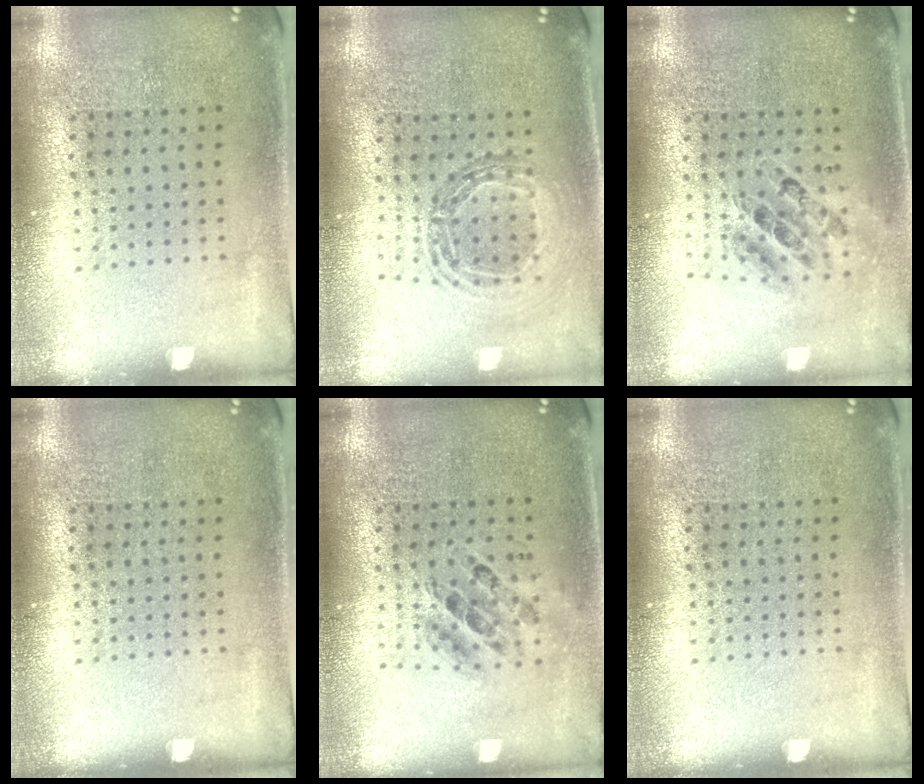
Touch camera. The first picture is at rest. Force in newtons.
{"total": 0.9, "press": 0.9, "slide": 0.0}
{"total": 0.8, "press": 0.8, "slide": 0.1}
{"total": 0.0}
{"total": 0.7, "press": 0.7, "slide": 0.1}
{"total": 0.0}